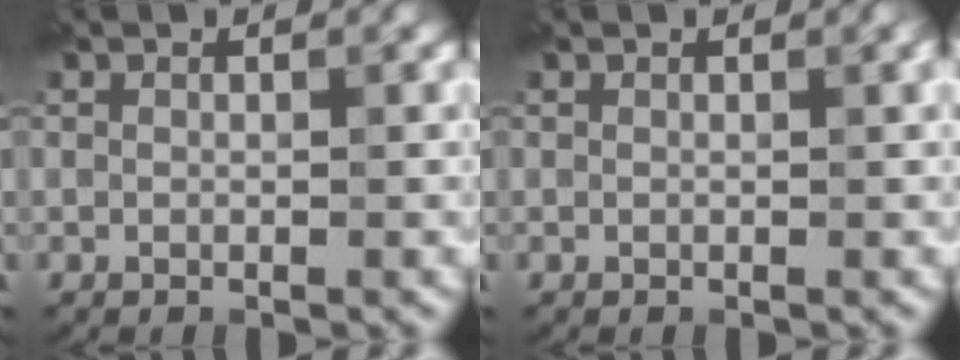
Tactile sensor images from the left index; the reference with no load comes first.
{"total": 0.9, "force": [0.4, 0.2, 0.8], "torque": [-0.006, 0.008, 0.004]}